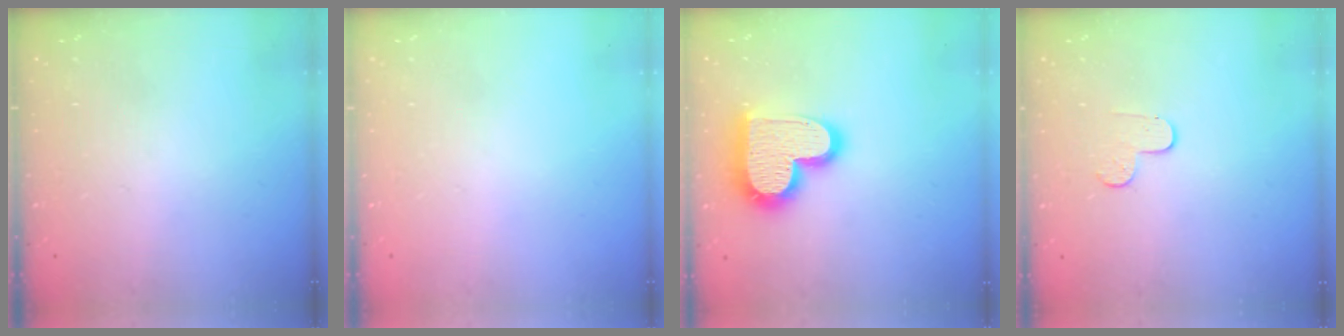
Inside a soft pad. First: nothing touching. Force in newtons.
{"total": 0.0}
{"total": 19.5, "press": 19.5, "slide": 1.5}
{"total": 3.7, "press": 3.6, "slide": 0.4}